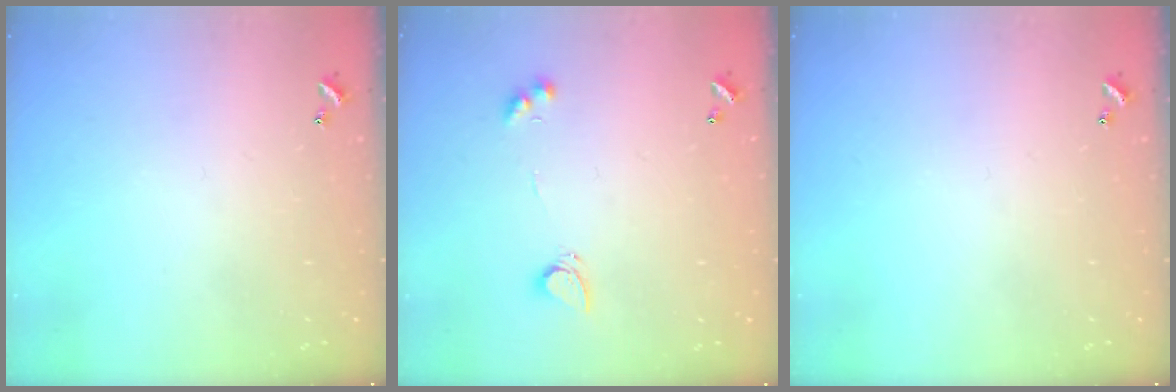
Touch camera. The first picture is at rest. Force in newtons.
{"total": 3.1, "press": 3.1, "slide": 0.6}
{"total": 0.0}